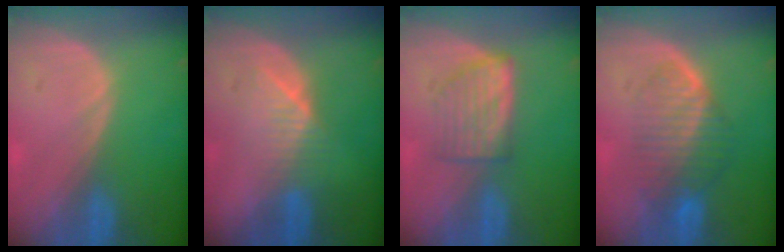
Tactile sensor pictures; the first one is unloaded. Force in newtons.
{"total": 4.5, "press": 4.4, "slide": 1.0}
{"total": 5.6, "press": 5.3, "slide": 1.9}
{"total": 7.2, "press": 6.6, "slide": 2.7}